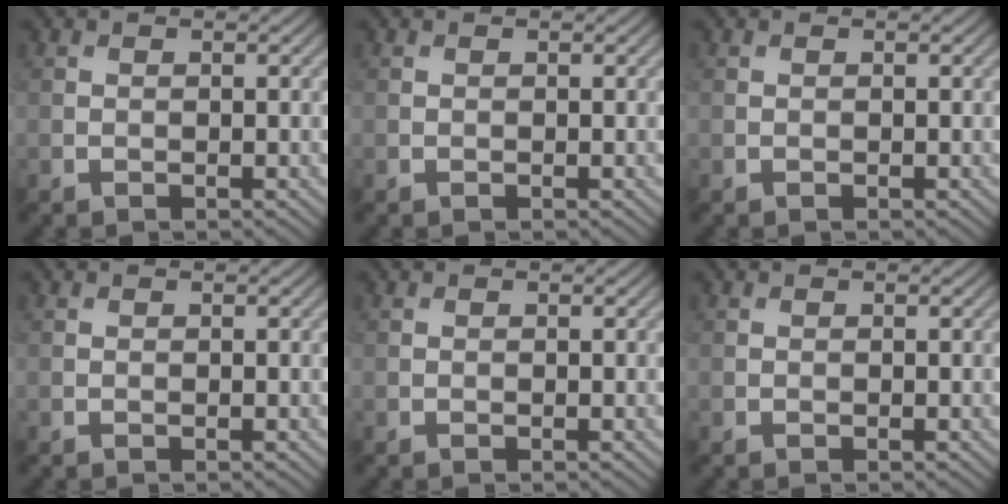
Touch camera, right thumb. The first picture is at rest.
{"total": 0.0}
{"total": 0.0}
{"total": 0.0}
{"total": 0.0}
{"total": 0.0}